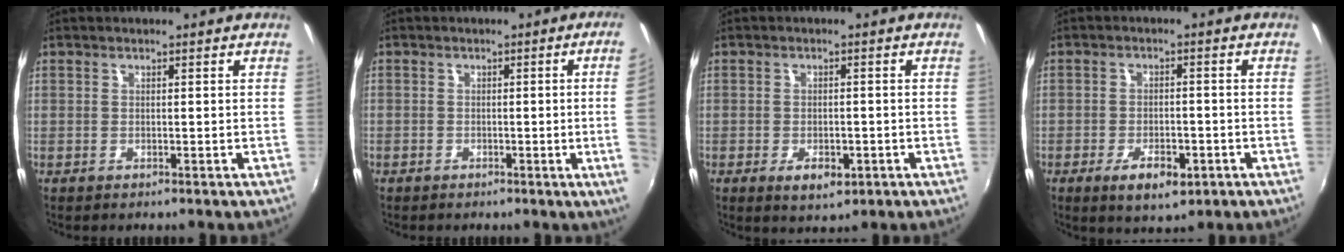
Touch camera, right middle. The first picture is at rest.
{"total": 5.2, "force": [-0.2, -1.5, 5.0], "torque": [-0.074, -0.012, 0.000]}
{"total": 4.6, "force": [-2.0, 2.4, 3.4], "torque": [-0.070, -0.009, -0.028]}
{"total": 6.6, "force": [-3.3, 3.0, 4.9], "torque": [-0.102, -0.007, -0.047]}